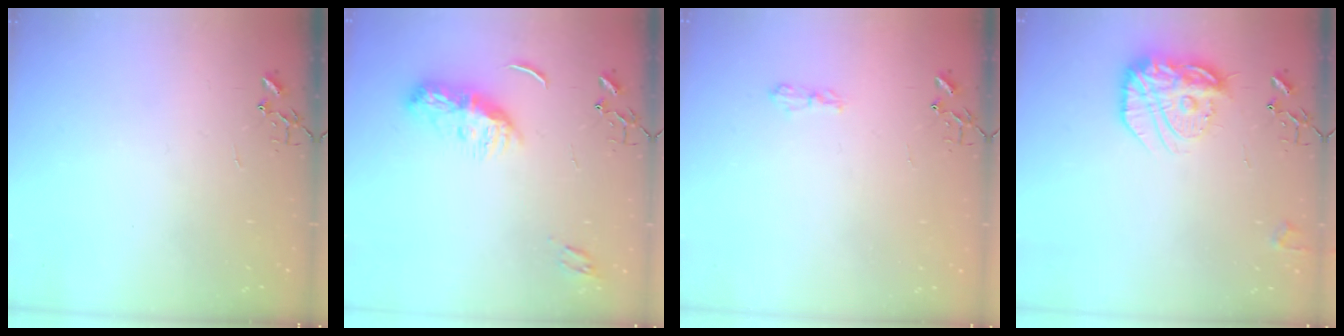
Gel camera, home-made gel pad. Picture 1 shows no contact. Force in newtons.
{"total": 10.4, "press": 10.4, "slide": 0.0}
{"total": 5.4, "press": 5.4, "slide": 0.7}
{"total": 18.7, "press": 18.6, "slide": 1.6}